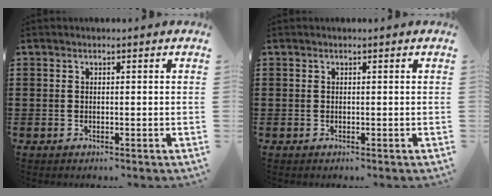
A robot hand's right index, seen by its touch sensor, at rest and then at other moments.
{"total": 0.0}